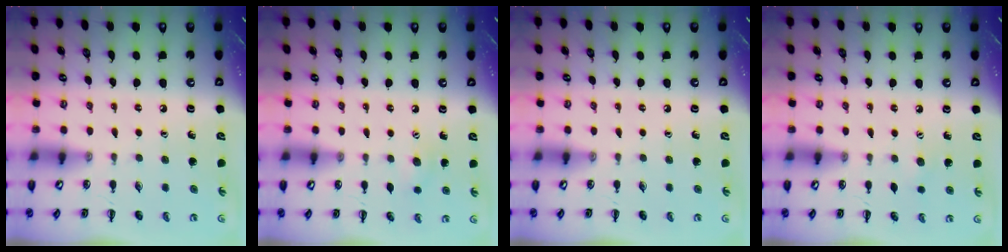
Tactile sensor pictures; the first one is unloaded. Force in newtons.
{"total": 5.9, "press": 5.7, "slide": 1.2}
{"total": 0.0}
{"total": 3.9, "press": 3.8, "slide": 0.9}